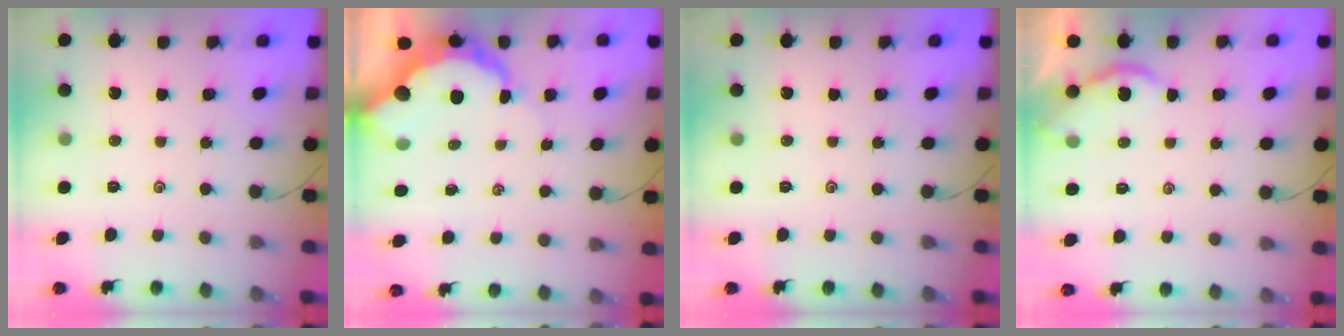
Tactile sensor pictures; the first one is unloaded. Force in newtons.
{"total": 8.7, "press": 8.7, "slide": 0.9}
{"total": 0.0}
{"total": 1.9, "press": 1.8, "slide": 0.4}